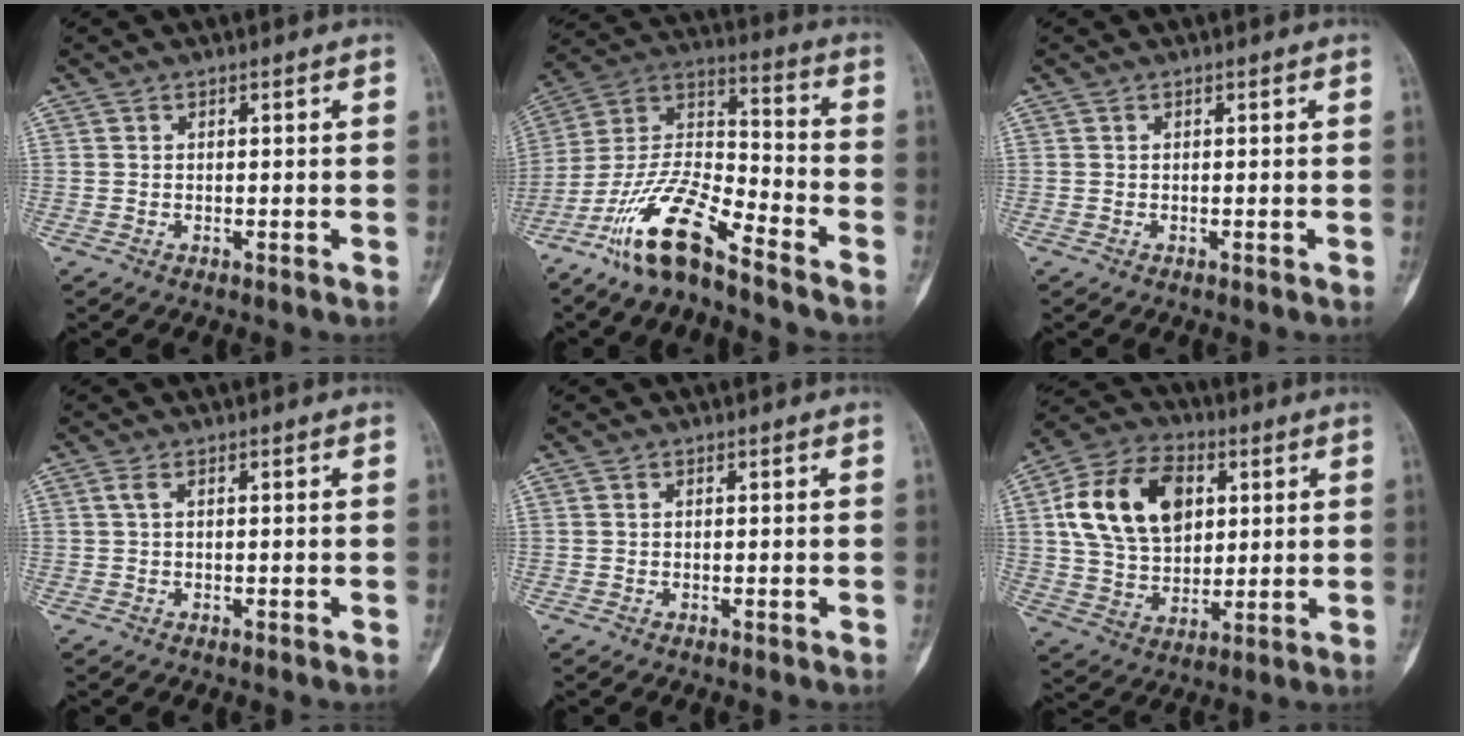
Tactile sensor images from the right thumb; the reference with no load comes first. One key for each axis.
{"total": 15.5, "fx": -11.1, "fy": 3.8, "fz": 10.1, "tx": -0.194, "ty": 0.076, "tz": -0.213}
{"total": 0.0}
{"total": 1.2, "fx": 0.3, "fy": 0.4, "fz": 1.1, "tx": -0.032, "ty": 0.008, "tz": 0.008}
{"total": 0.0}
{"total": 18.0, "fx": 4.7, "fy": 12.4, "fz": 12.2, "tx": -0.197, "ty": 0.002, "tz": 0.084}